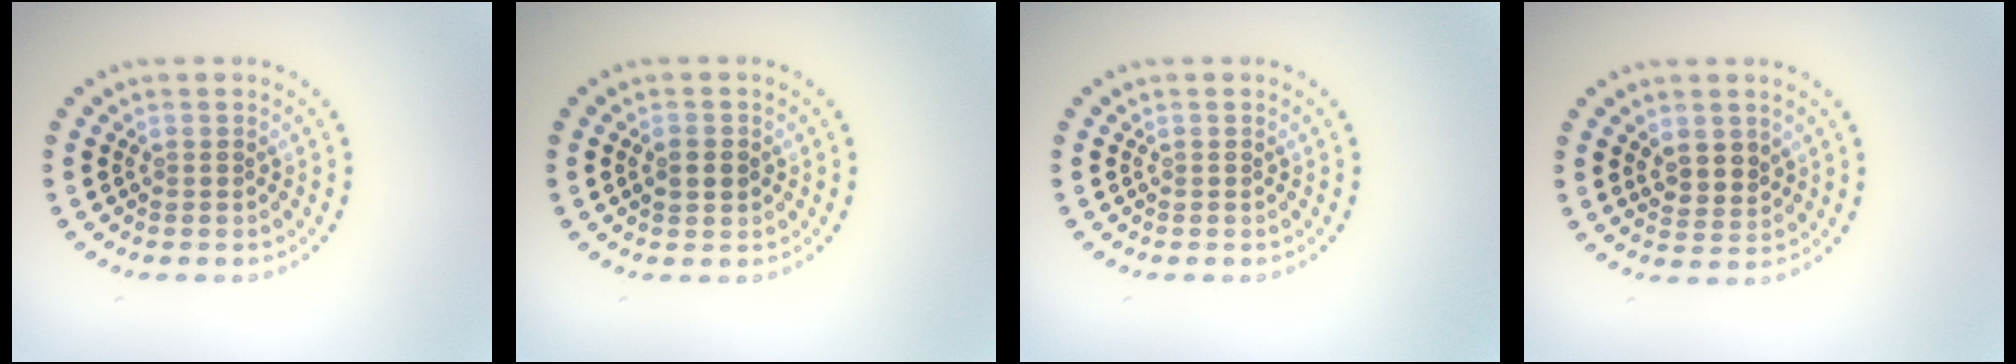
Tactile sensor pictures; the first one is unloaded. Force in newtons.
{"total": 1.6, "press": 1.6, "slide": 0.1}
{"total": 0.0}
{"total": 2.2, "press": 2.0, "slide": 1.0}